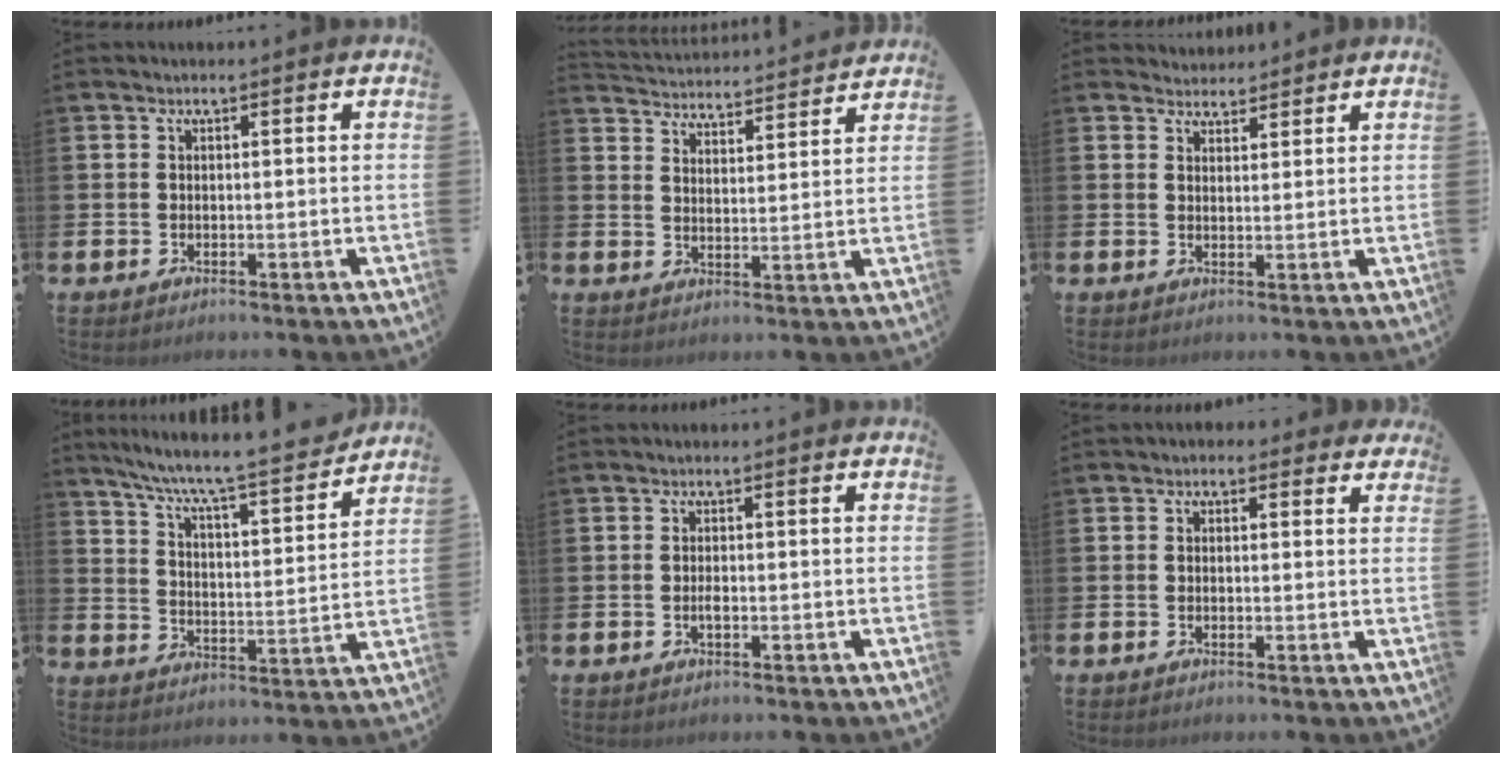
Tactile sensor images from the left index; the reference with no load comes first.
{"total": 4.1, "force": [4.1, 0.3, -0.3], "torque": [-0.011, -0.040, 0.068]}
{"total": 2.8, "force": [2.6, 1.0, -0.3], "torque": [-0.003, -0.009, 0.048]}
{"total": 7.8, "force": [7.2, 0.3, 2.9], "torque": [-0.090, -0.056, 0.120]}
{"total": 1.0, "force": [-0.3, 0.3, 0.9], "torque": [-0.016, -0.002, -0.006]}
{"total": 0.9, "force": [0.3, 0.9, 0.1], "torque": [-0.004, 0.010, 0.003]}